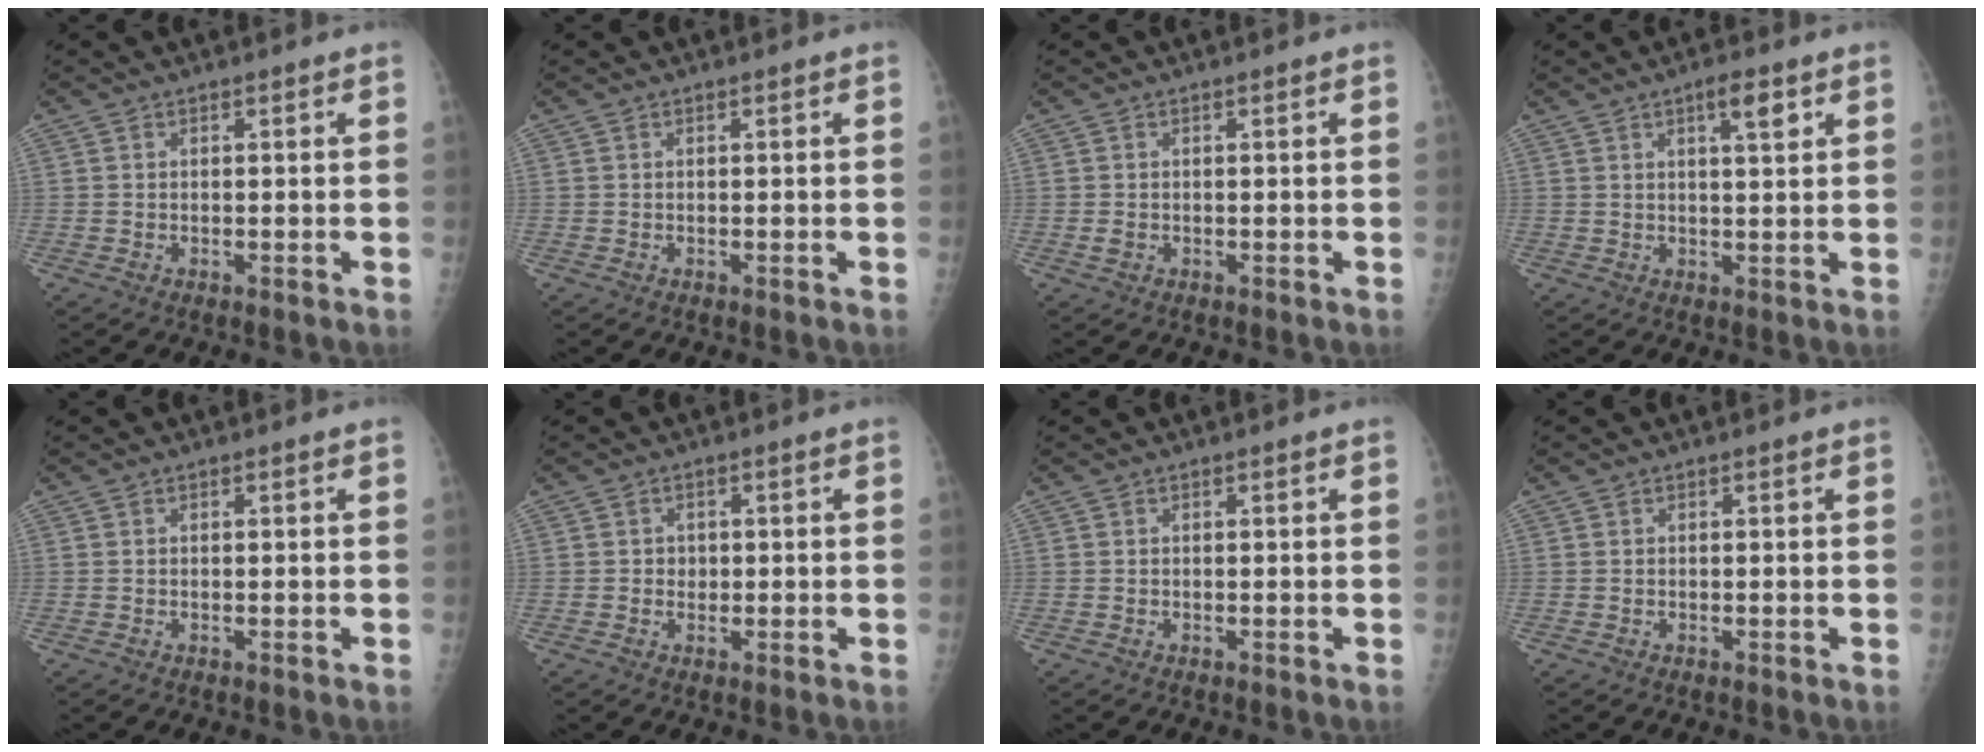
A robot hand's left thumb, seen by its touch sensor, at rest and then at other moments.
{"total": 0.0}
{"total": 1.0, "force": [-0.3, 0.8, 0.6], "torque": [-0.012, 0.001, -0.006]}
{"total": 4.2, "force": [2.1, 1.0, 3.5], "torque": [-0.053, -0.007, 0.033]}
{"total": 0.0}
{"total": 1.7, "force": [-0.1, 1.6, 0.6], "torque": [0.006, 0.004, -0.004]}
{"total": 0.0}
{"total": 0.0}